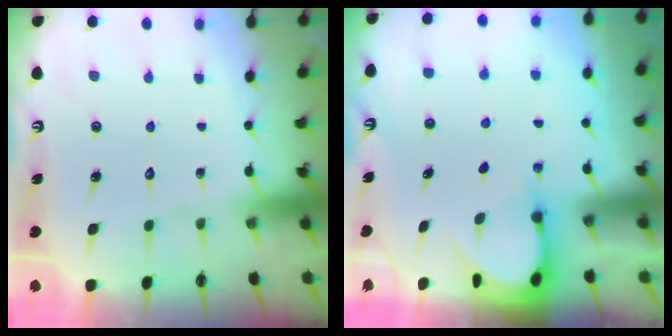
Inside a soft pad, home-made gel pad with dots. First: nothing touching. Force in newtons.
{"total": 3.1, "press": 3.1, "slide": 0.3}